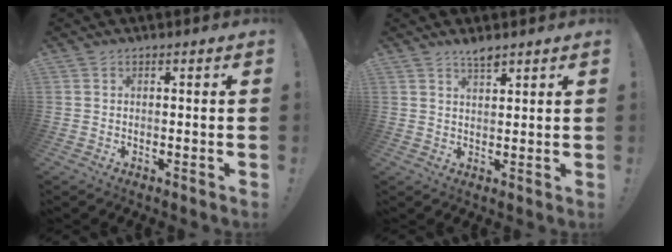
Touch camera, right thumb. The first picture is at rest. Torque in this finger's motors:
{"motor_torque": [0.01, 0.31, 0.36, 0.18, 0.00]}